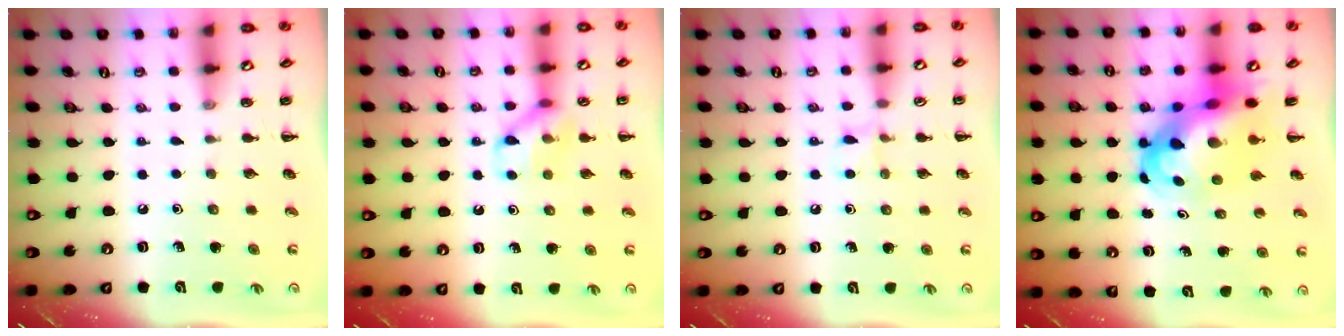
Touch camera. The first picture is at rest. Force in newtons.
{"total": 10.3, "press": 10.3, "slide": 1.0}
{"total": 4.5, "press": 4.2, "slide": 1.5}
{"total": 10.1, "press": 9.7, "slide": 2.8}